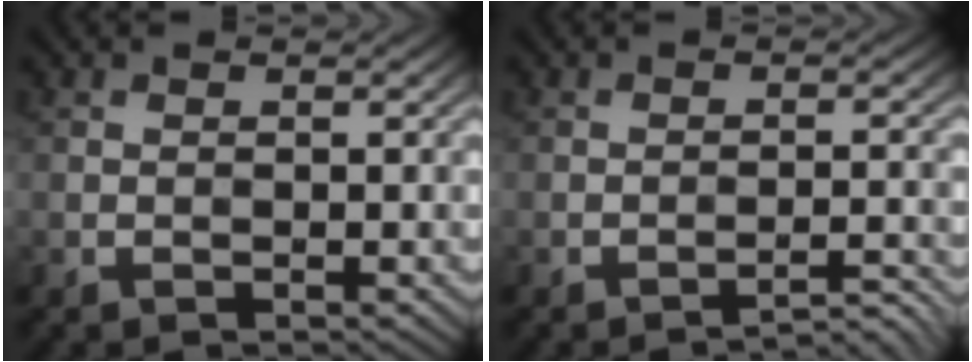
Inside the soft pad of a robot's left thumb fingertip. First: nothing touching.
{"total": 2.8, "force": [-2.5, 0.2, 1.2], "torque": [-0.010, 0.014, -0.041]}